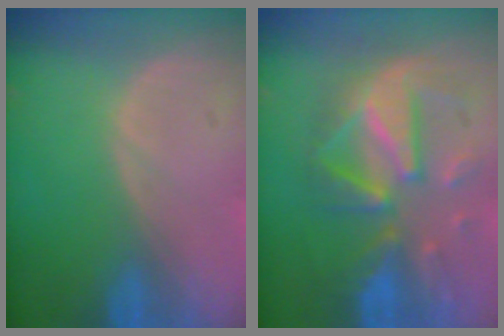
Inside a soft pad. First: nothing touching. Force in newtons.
{"total": 10.3, "press": 10.3, "slide": 0.8}